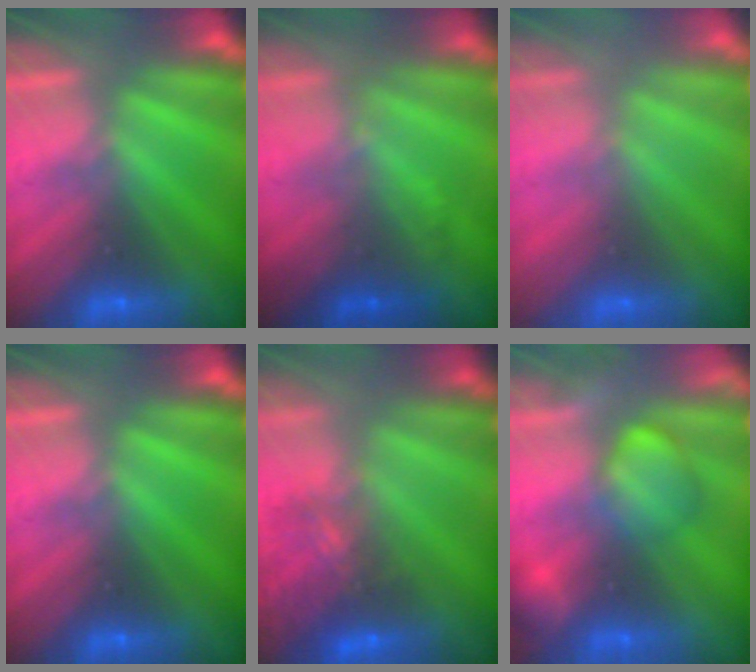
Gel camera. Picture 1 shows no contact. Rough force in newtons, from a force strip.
{"total": 2.0}
{"total": 2.7}
{"total": 0.0}
{"total": 8.0}
{"total": 2.4}